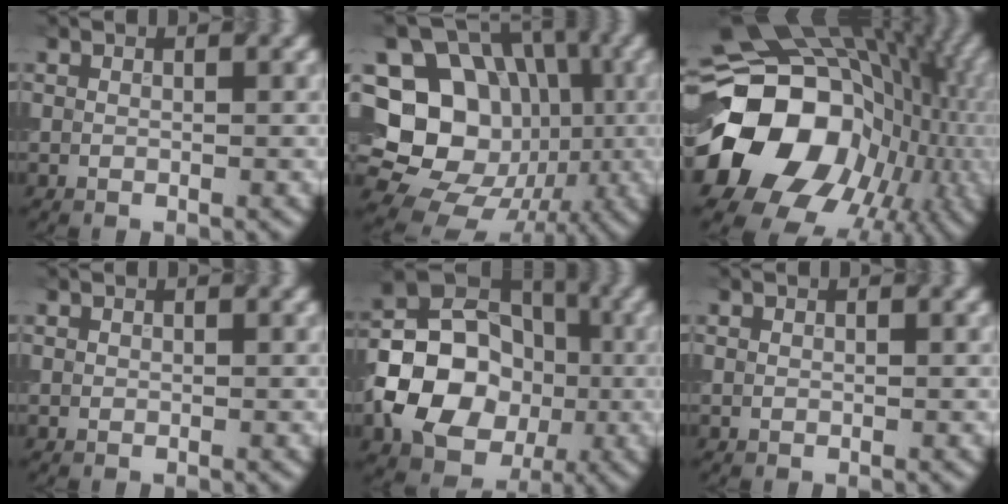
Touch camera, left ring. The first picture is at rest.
{"total": 18.5, "force": [0.3, 16.3, 8.7], "torque": [-0.153, 0.025, -0.018]}
{"total": 21.6, "force": [-2.6, 17.7, 12.1], "torque": [-0.225, -0.035, -0.047]}
{"total": 0.0}
{"total": 11.9, "force": [-2.3, 9.4, 6.9], "torque": [-0.104, -0.010, -0.061]}
{"total": 0.0}